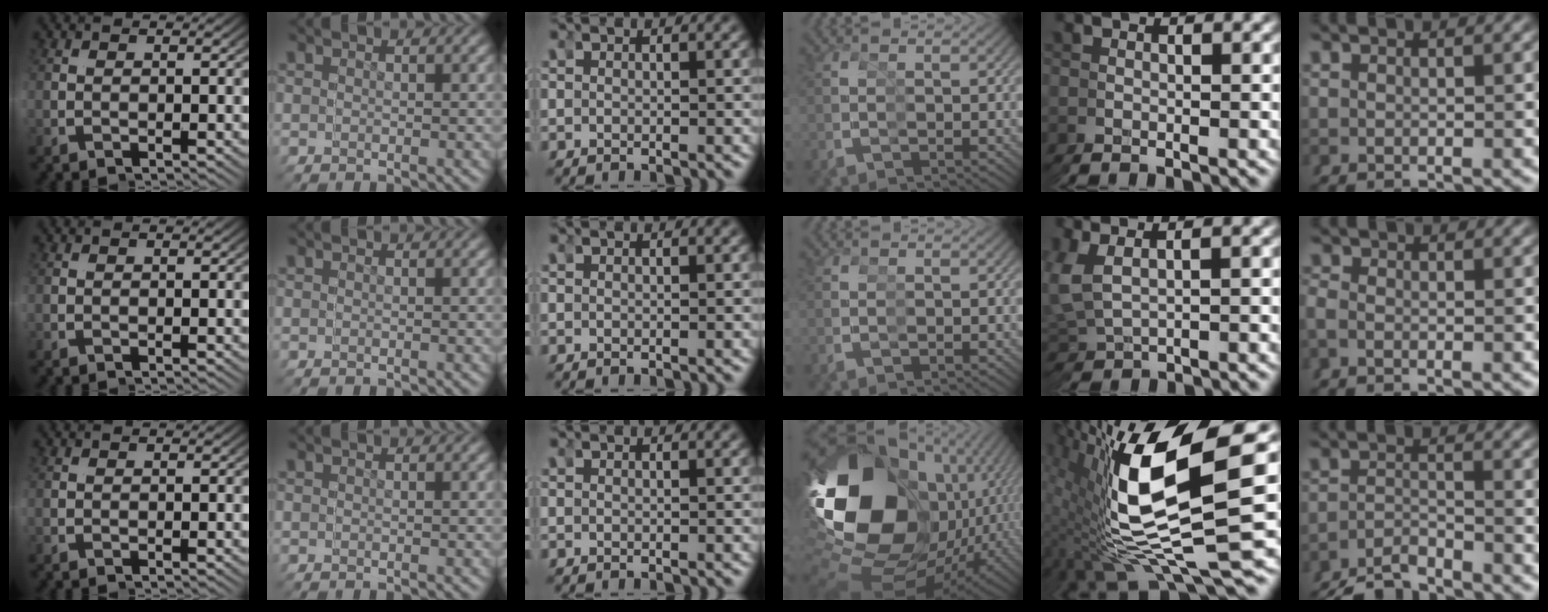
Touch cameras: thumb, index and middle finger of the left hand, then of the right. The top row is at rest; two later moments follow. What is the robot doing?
{"motion": "grasp_and_lifting", "object": "scissors"}